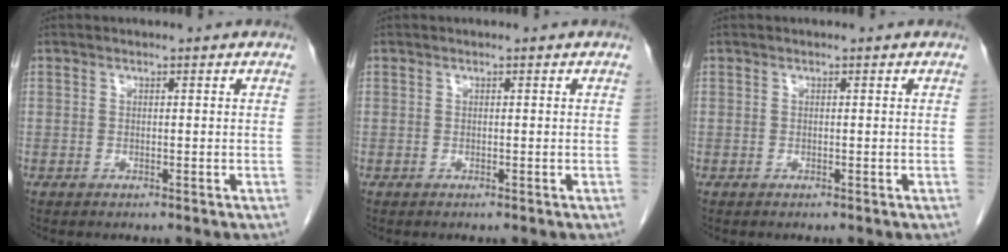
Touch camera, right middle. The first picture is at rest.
{"total": 0.0}
{"total": 0.0}